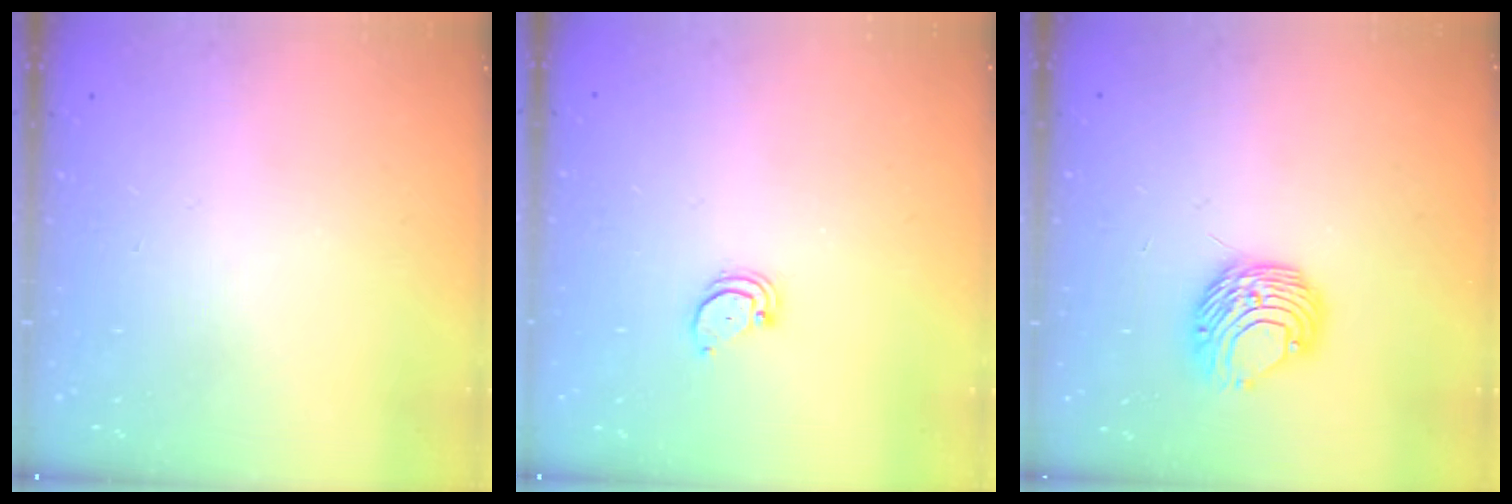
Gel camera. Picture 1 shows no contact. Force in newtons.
{"total": 2.0, "press": 2.0, "slide": 0.2}
{"total": 8.9, "press": 8.9, "slide": 0.7}